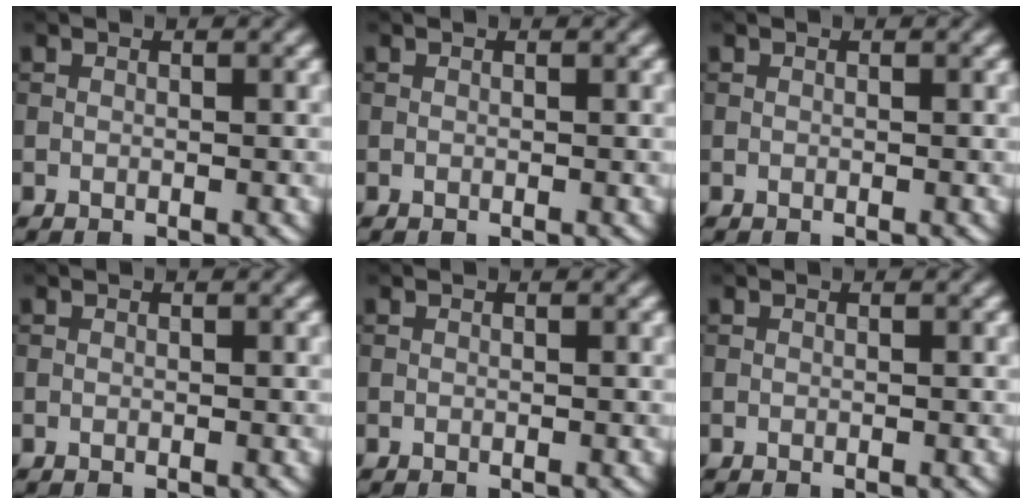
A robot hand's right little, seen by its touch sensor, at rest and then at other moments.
{"total": 0.0}
{"total": 0.0}
{"total": 0.0}
{"total": 0.0}
{"total": 0.0}